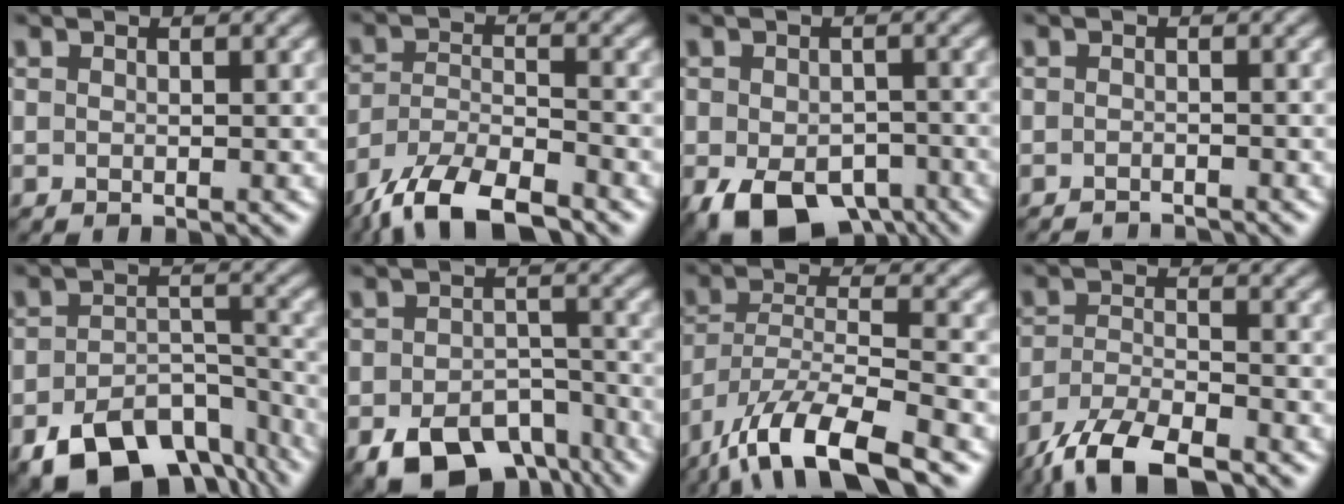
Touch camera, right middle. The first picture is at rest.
{"total": 8.9, "force": [-7.1, 2.6, 4.5], "torque": [-0.086, -0.006, -0.136]}
{"total": 9.0, "force": [-5.0, 5.3, 5.3], "torque": [-0.095, -0.032, -0.067]}
{"total": 1.2, "force": [-1.2, 0.1, 0.2], "torque": [0.002, -0.003, -0.016]}
{"total": 10.4, "force": [-7.0, 5.4, 5.5], "torque": [-0.092, -0.019, -0.106]}
{"total": 9.1, "force": [-5.8, 5.0, 5.0], "torque": [-0.085, -0.022, -0.082]}
{"total": 10.8, "force": [-7.9, 3.2, 6.7], "torque": [-0.124, -0.005, -0.148]}
{"total": 7.2, "force": [-5.8, 2.0, 3.8], "torque": [-0.075, -0.008, -0.113]}